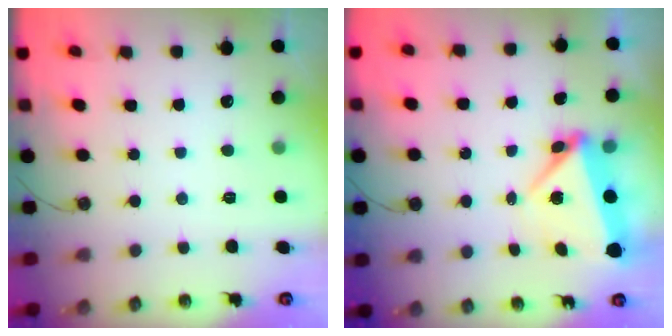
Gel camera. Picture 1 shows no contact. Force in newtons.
{"total": 5.9, "press": 5.0, "slide": 3.1}